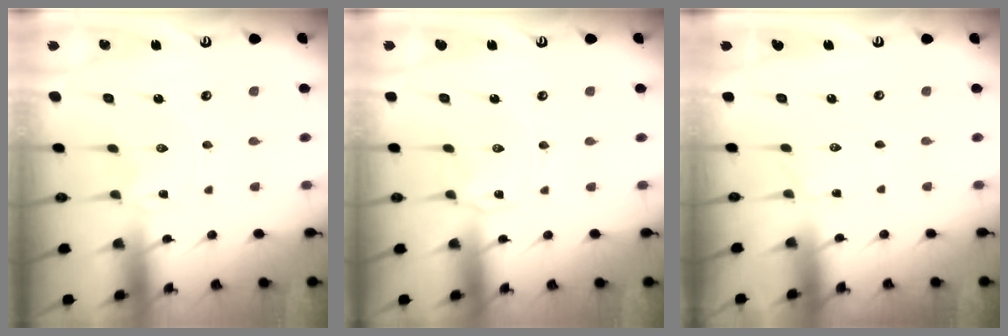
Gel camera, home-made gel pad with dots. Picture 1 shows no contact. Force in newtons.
{"total": 1.3, "press": 1.3, "slide": 0.2}
{"total": 1.5, "press": 1.4, "slide": 0.1}